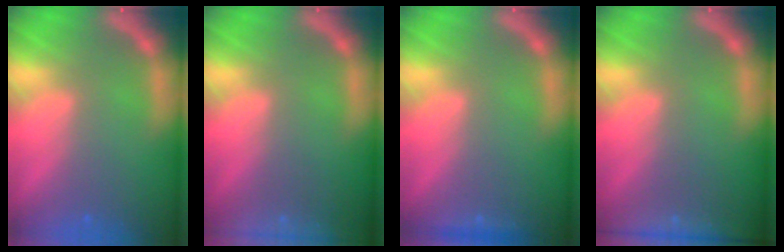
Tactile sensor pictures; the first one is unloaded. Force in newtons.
{"total": 10.0}
{"total": 0.9}
{"total": 7.0}